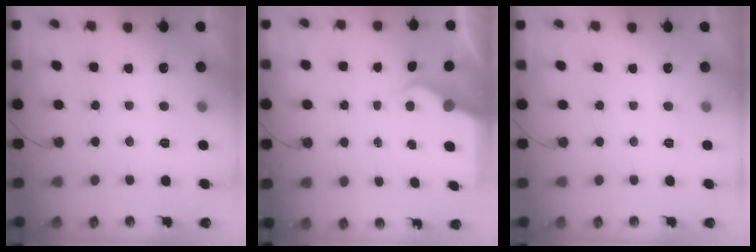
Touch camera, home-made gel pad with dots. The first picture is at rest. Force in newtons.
{"total": 4.3, "press": 4.3, "slide": 0.5}
{"total": 0.0}